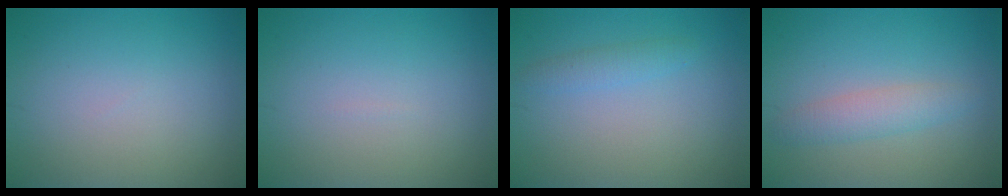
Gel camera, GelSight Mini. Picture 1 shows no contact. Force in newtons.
{"total": 0.0}
{"total": 1.4, "press": 1.4, "slide": 0.1}
{"total": 2.5, "press": 2.5, "slide": 0.2}